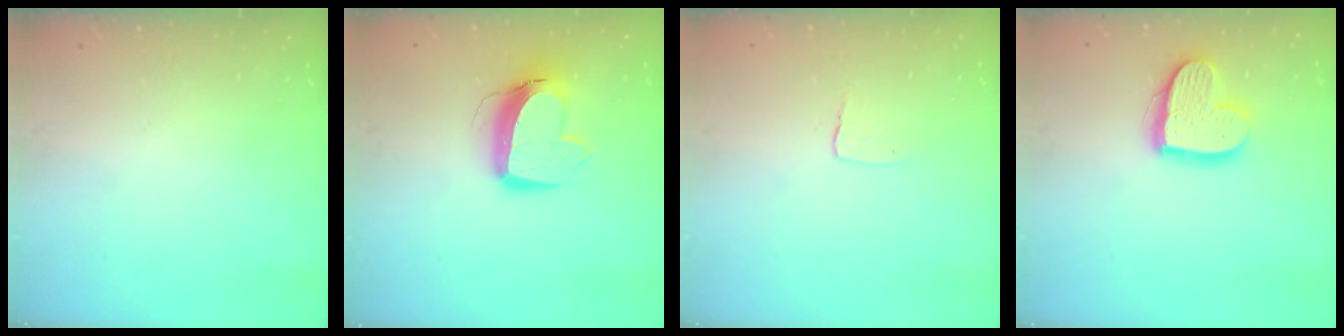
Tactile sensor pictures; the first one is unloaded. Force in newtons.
{"total": 12.5, "press": 12.4, "slide": 1.5}
{"total": 2.9, "press": 2.9, "slide": 0.2}
{"total": 13.9, "press": 13.9, "slide": 1.0}